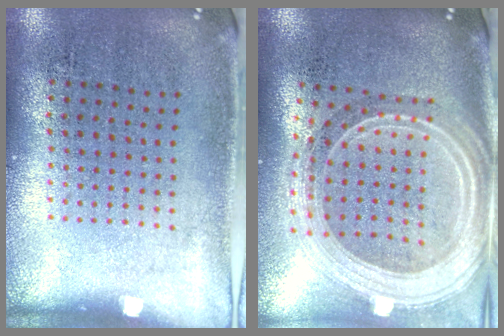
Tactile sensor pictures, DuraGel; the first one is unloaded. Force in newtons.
{"total": 2.7, "press": 2.2, "slide": 1.6}